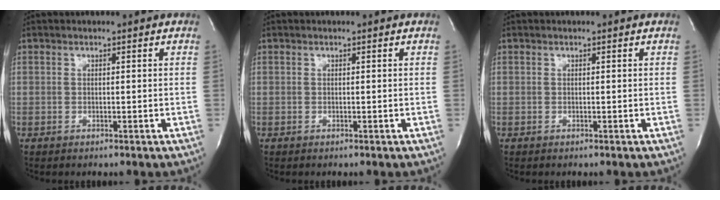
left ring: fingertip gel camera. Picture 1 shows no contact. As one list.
[{"total": 0.0}, {"total": 0.0}]